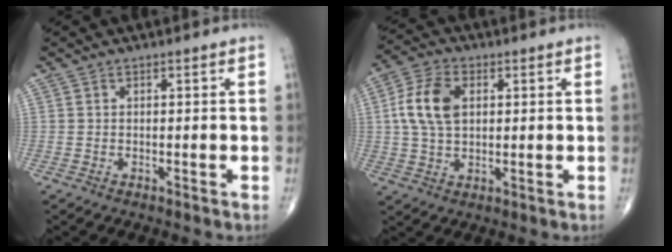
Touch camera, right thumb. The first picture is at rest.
{"total": 9.4, "force": [1.9, 5.5, 7.4], "torque": [-0.153, 0.007, 0.035]}